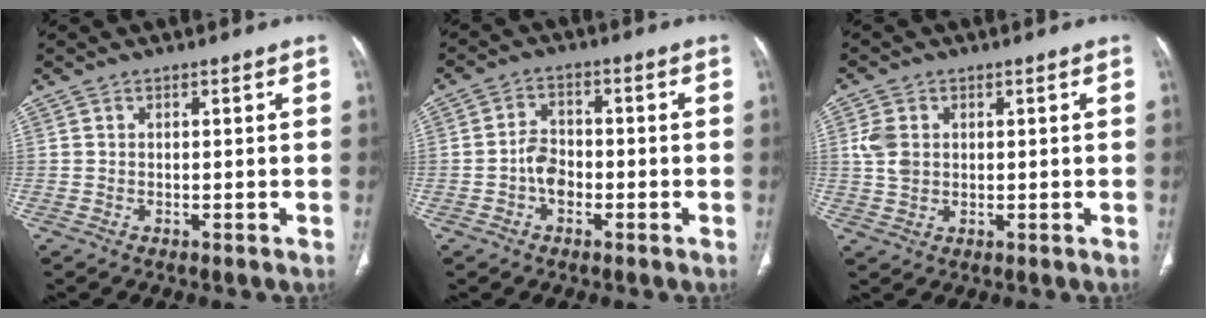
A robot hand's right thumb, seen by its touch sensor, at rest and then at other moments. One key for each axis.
{"total": 4.7, "fx": -1.6, "fy": 3.3, "fz": 2.9, "tx": -0.038, "ty": 0.020, "tz": -0.034}
{"total": 4.6, "fx": 0.8, "fy": 3.5, "fz": 2.9, "tx": -0.056, "ty": 0.001, "tz": 0.019}